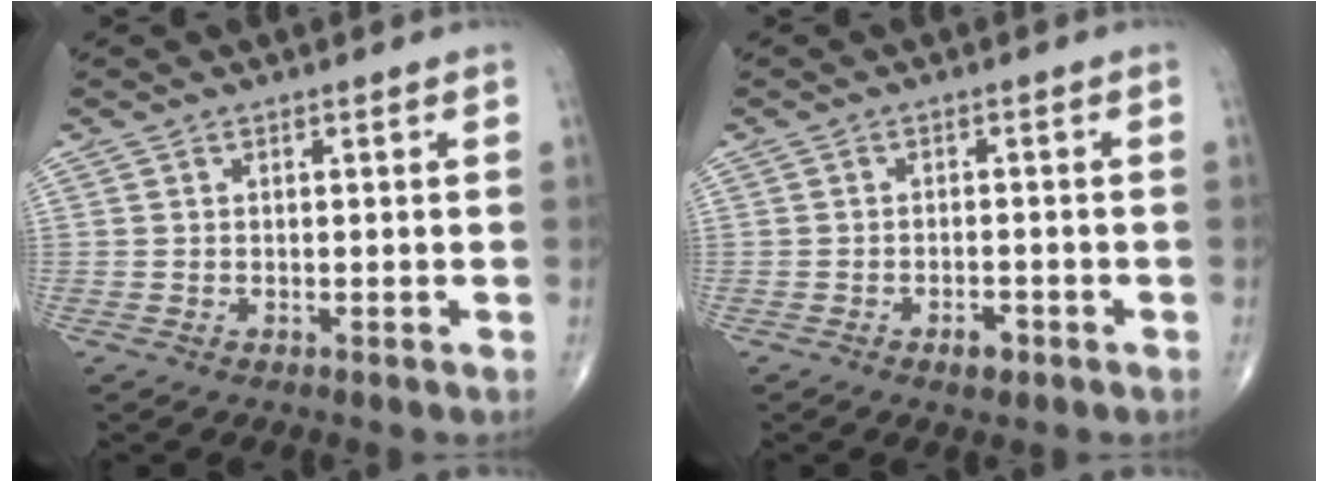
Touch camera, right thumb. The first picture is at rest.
{"total": 2.6, "force": [-1.5, 1.3, 1.6], "torque": [-0.020, 0.006, -0.022]}